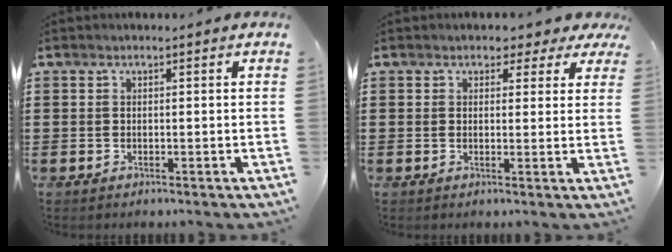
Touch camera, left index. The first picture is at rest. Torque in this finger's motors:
{"motor_torque": [1.28, -0.86, 0.14, 0.04]}